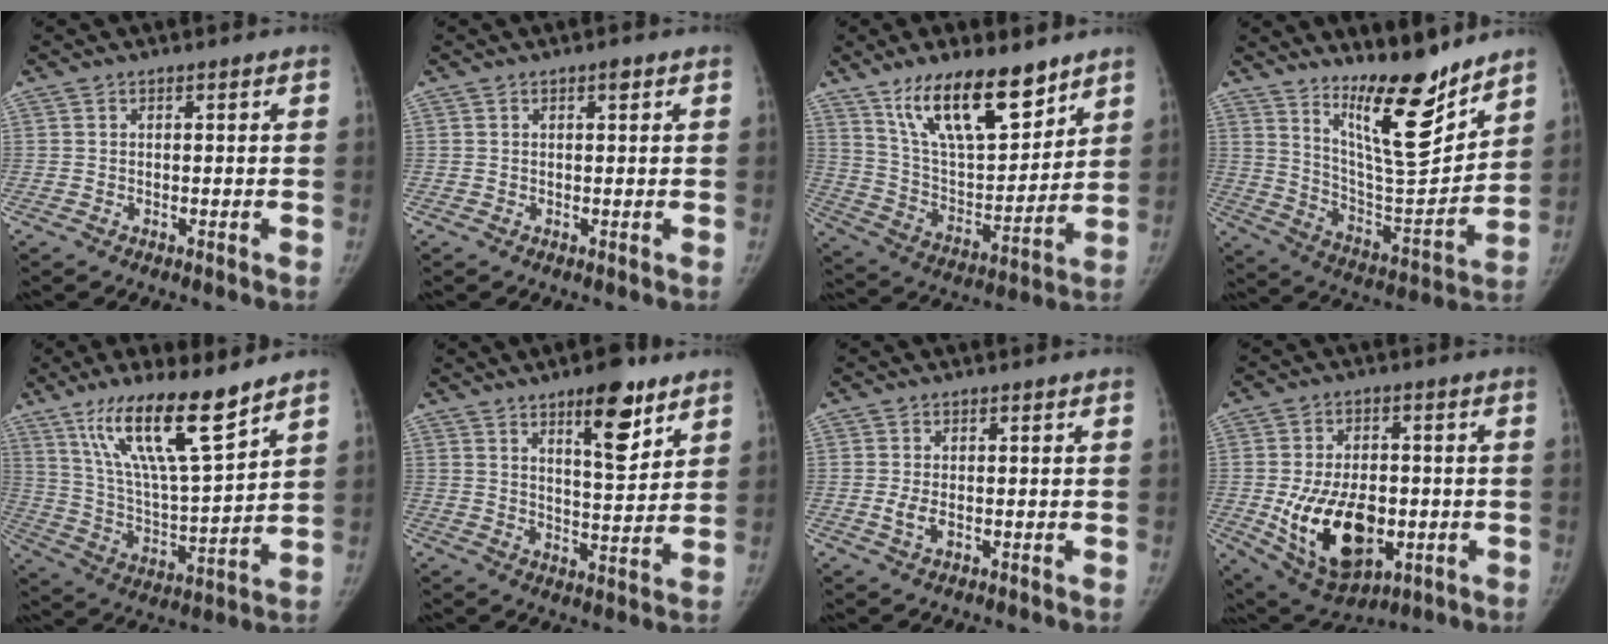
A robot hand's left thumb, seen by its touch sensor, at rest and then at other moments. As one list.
[{"total": 1.0, "force": [0.6, 0.4, 0.8], "torque": [-0.009, 0.000, 0.007]}, {"total": 19.4, "force": [13.0, 7.3, 12.4], "torque": [-0.171, -0.072, 0.237]}, {"total": 17.4, "force": [13.1, 3.9, 10.6], "torque": [-0.130, -0.111, 0.231]}, {"total": 17.7, "force": [11.9, 3.2, 12.8], "torque": [-0.211, -0.066, 0.225]}, {"total": 11.1, "force": [6.8, 3.7, 8.0], "torque": [-0.095, -0.043, 0.103]}, {"total": 2.5, "force": [-0.4, 1.3, 2.0], "torque": [-0.045, -0.005, -0.009]}, {"total": 17.0, "force": [-3.4, 10.5, 13.0], "torque": [-0.192, 0.002, -0.032]}]